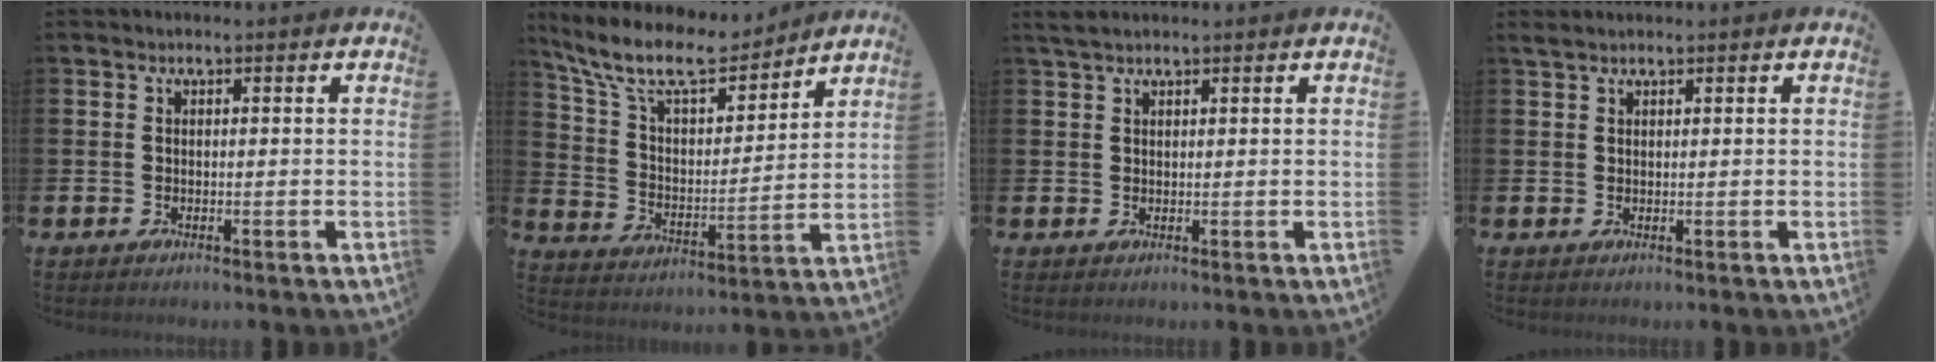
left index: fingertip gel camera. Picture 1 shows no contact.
{"total": 11.5, "force": [10.0, 3.1, 4.6], "torque": [-0.128, -0.059, 0.176]}
{"total": 1.9, "force": [1.6, 0.5, 0.8], "torque": [-0.014, 0.004, 0.029]}
{"total": 1.1, "force": [1.0, 0.2, 0.3], "torque": [-0.004, 0.000, 0.018]}